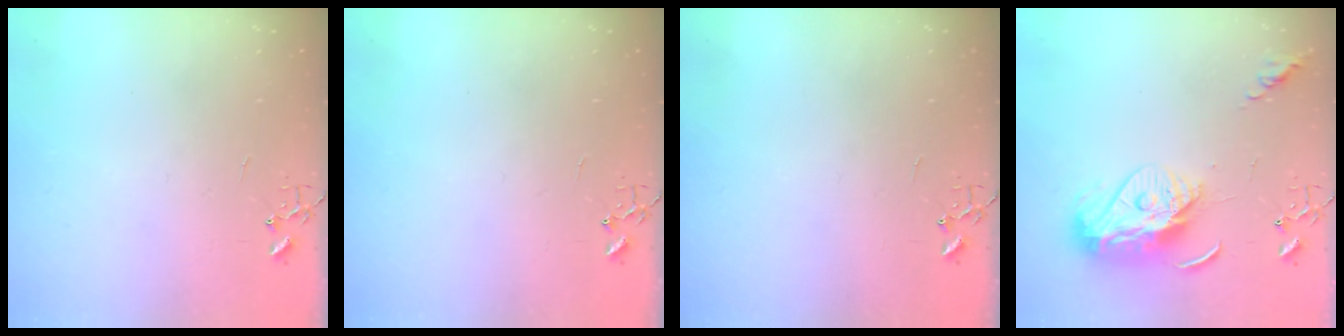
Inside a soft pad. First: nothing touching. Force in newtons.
{"total": 0.0}
{"total": 0.0}
{"total": 12.3, "press": 12.2, "slide": 1.1}